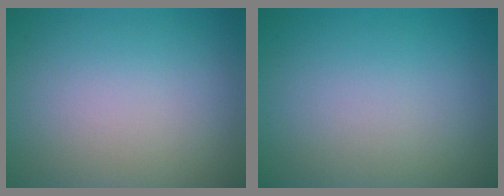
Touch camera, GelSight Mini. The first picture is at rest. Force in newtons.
{"total": 0.0}